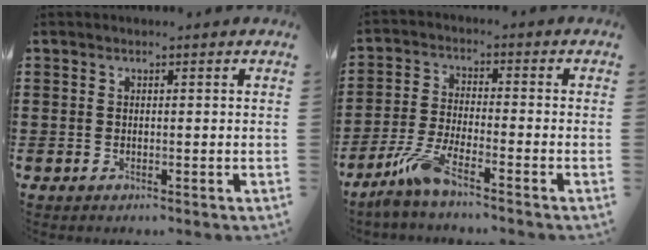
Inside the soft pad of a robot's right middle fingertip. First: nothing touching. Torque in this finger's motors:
{"motor_torque": [0.10, -0.40, 0.35, 0.12]}